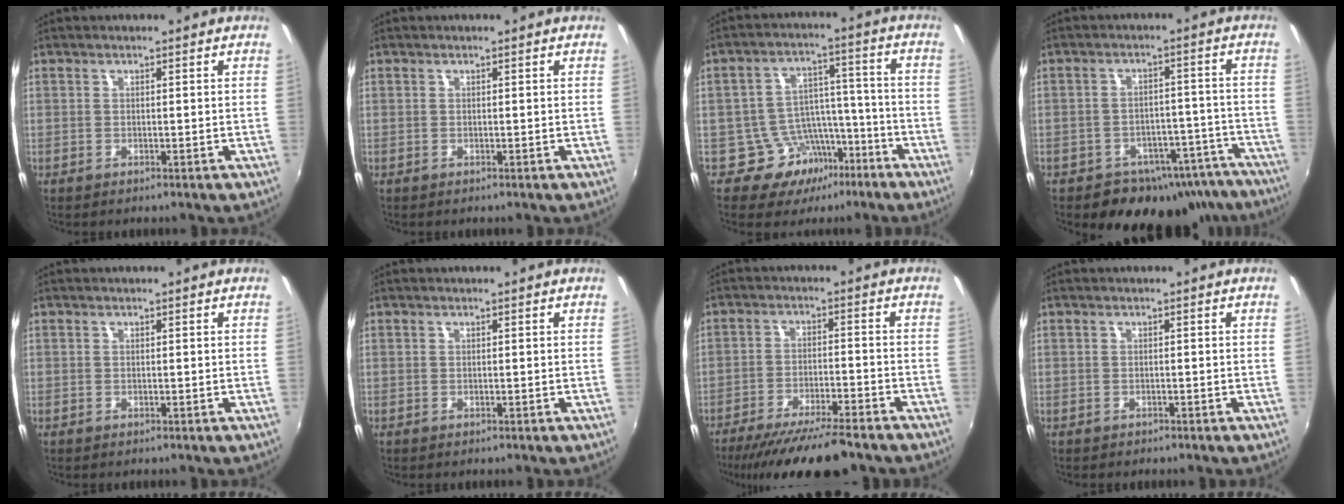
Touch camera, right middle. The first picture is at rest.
{"total": 0.0}
{"total": 9.9, "force": [-6.7, 7.1, 1.8], "torque": [-0.032, 0.041, -0.093]}
{"total": 17.1, "force": [-13.3, 9.8, 4.3], "torque": [-0.077, 0.047, -0.145]}
{"total": 0.0}
{"total": 0.0}
{"total": 14.6, "force": [-12.2, 1.9, 7.8], "torque": [-0.155, -0.029, -0.195]}
{"total": 0.7, "force": [-0.6, 0.4, 0.0], "torque": [-0.005, -0.001, -0.009]}